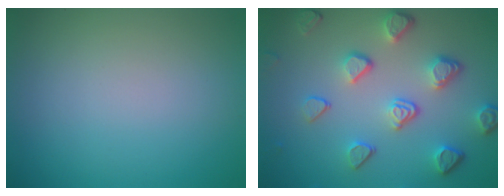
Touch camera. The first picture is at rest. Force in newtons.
{"total": 5.1, "press": 3.9, "slide": 3.2}